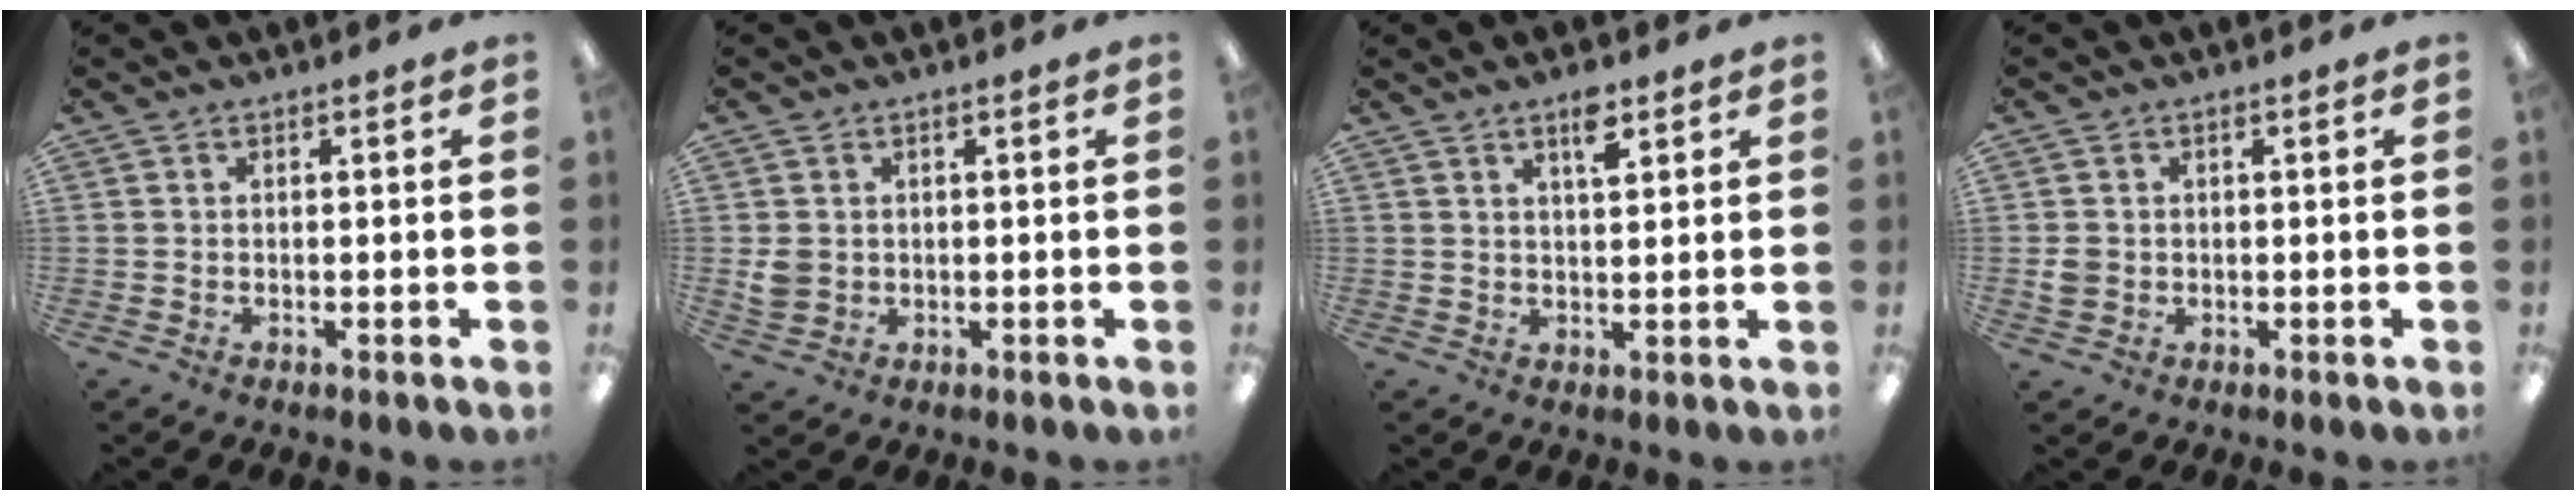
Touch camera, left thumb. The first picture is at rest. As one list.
[{"total": 3.4, "force": [0.4, 3.2, 1.3], "torque": [-0.017, 0.003, 0.009]}, {"total": 4.8, "force": [3.1, 1.6, 3.3], "torque": [-0.049, -0.008, 0.050]}, {"total": 2.9, "force": [0.1, 2.7, 0.9], "torque": [-0.009, 0.001, 0.000]}]